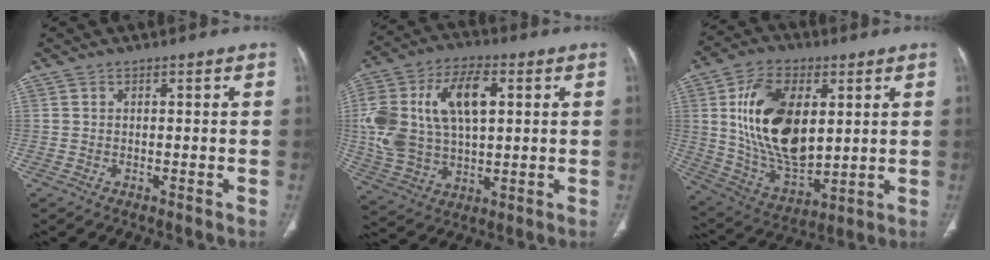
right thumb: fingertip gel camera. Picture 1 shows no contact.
{"total": 19.3, "force": [3.9, 10.9, 15.4], "torque": [-0.299, 0.013, 0.075]}
{"total": 20.9, "force": [4.2, 11.9, 16.6], "torque": [-0.281, -0.019, 0.088]}